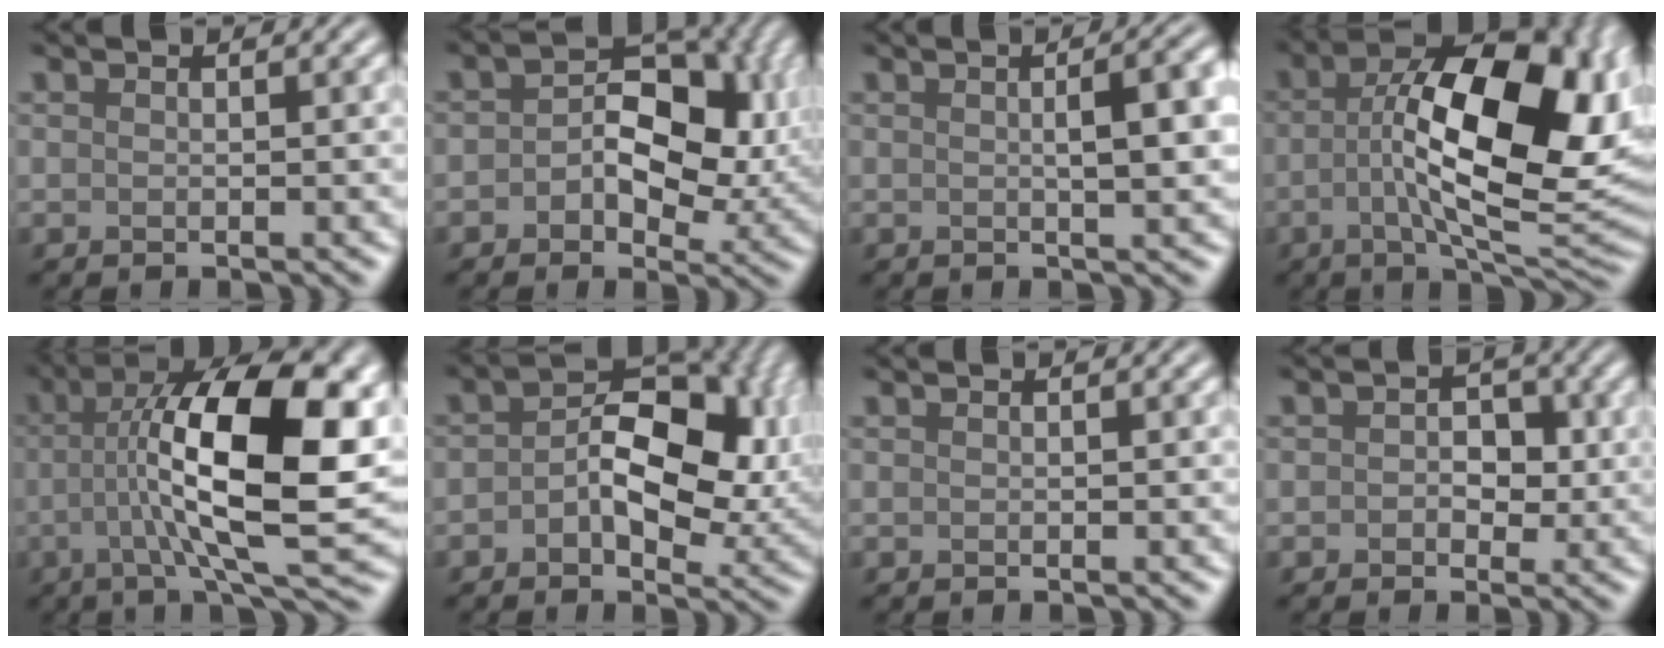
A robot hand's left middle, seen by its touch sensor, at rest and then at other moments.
{"total": 10.1, "force": [0.4, 6.4, 7.7], "torque": [-0.093, 0.008, -0.001]}
{"total": 4.9, "force": [0.6, 1.4, 4.7], "torque": [-0.050, 0.016, 0.005]}
{"total": 15.8, "force": [0.6, 6.8, 14.2], "torque": [-0.200, 0.014, 0.008]}
{"total": 14.5, "force": [0.4, 4.1, 13.9], "torque": [-0.217, 0.017, 0.002]}
{"total": 11.6, "force": [0.2, 7.0, 9.3], "torque": [-0.124, 0.009, 0.001]}
{"total": 0.0}
{"total": 2.4, "force": [0.1, 1.9, 1.5], "torque": [-0.007, 0.002, -0.011]}